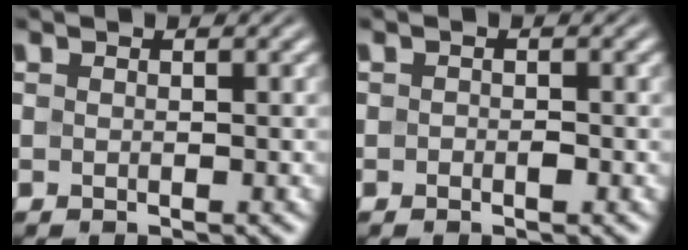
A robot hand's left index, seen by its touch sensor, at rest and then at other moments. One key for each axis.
{"total": 0.7, "fx": -0.2, "fy": 0.5, "fz": 0.5, "tx": -0.008, "ty": -0.001, "tz": -0.004}